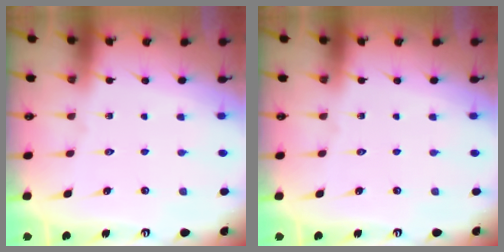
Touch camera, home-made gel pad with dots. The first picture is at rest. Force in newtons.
{"total": 0.0}